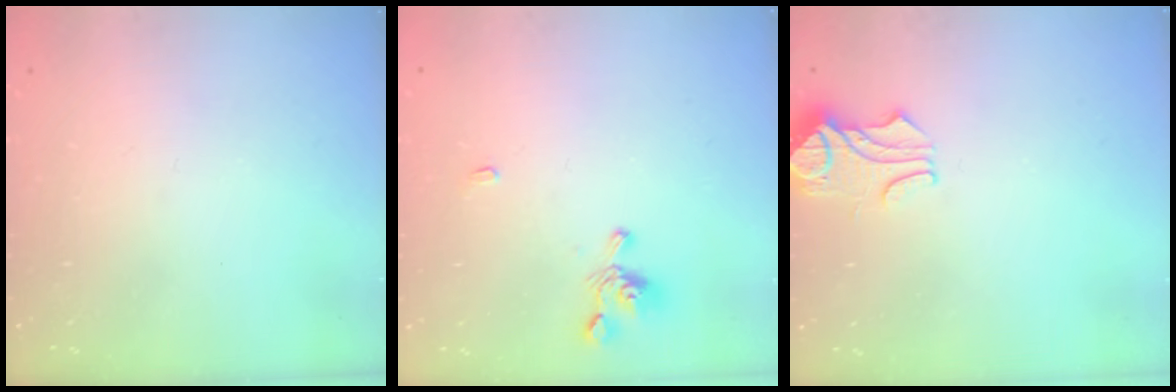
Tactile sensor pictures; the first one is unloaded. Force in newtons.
{"total": 2.3, "press": 2.3, "slide": 0.2}
{"total": 0.8, "press": 0.5, "slide": 0.6}